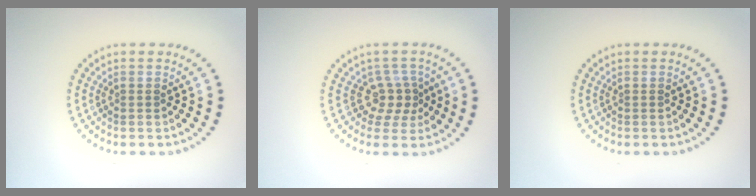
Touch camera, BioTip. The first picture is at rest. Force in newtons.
{"total": 2.6, "press": 1.8, "slide": 1.9}
{"total": 0.0}